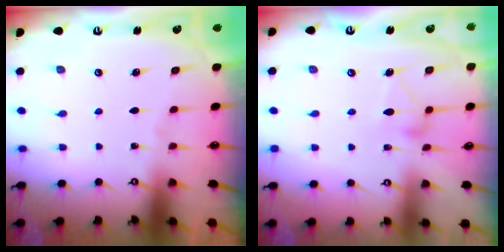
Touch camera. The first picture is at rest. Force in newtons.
{"total": 11.8, "press": 11.8, "slide": 0.5}